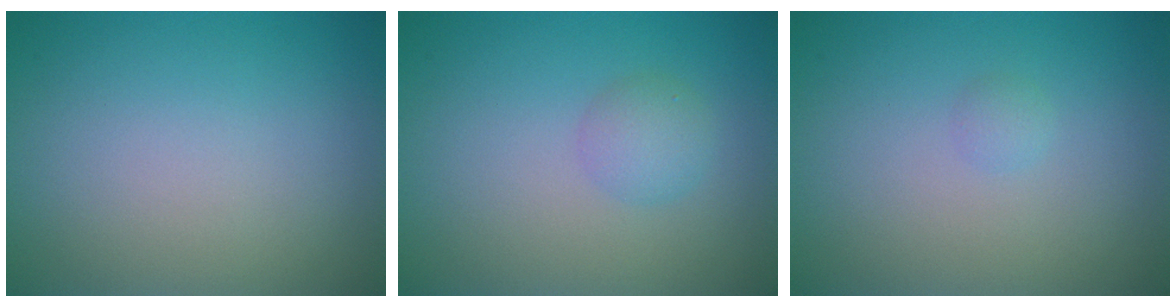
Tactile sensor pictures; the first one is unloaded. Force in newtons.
{"total": 1.8, "press": 1.8, "slide": 0.0}
{"total": 0.6, "press": 0.6, "slide": 0.1}